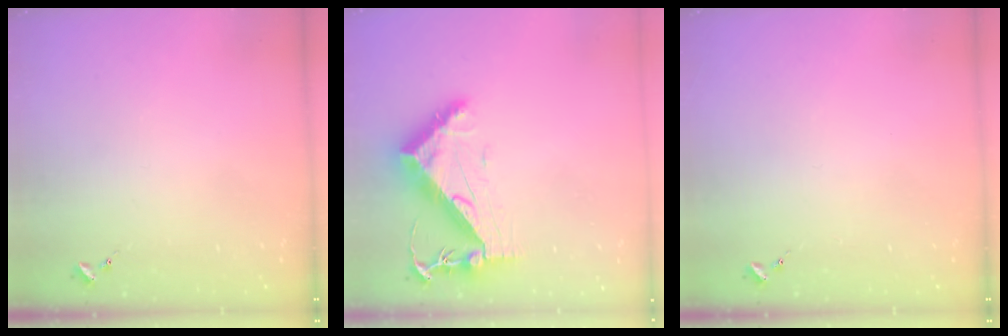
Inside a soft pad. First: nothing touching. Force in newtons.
{"total": 9.5, "press": 9.5, "slide": 1.1}
{"total": 0.0}